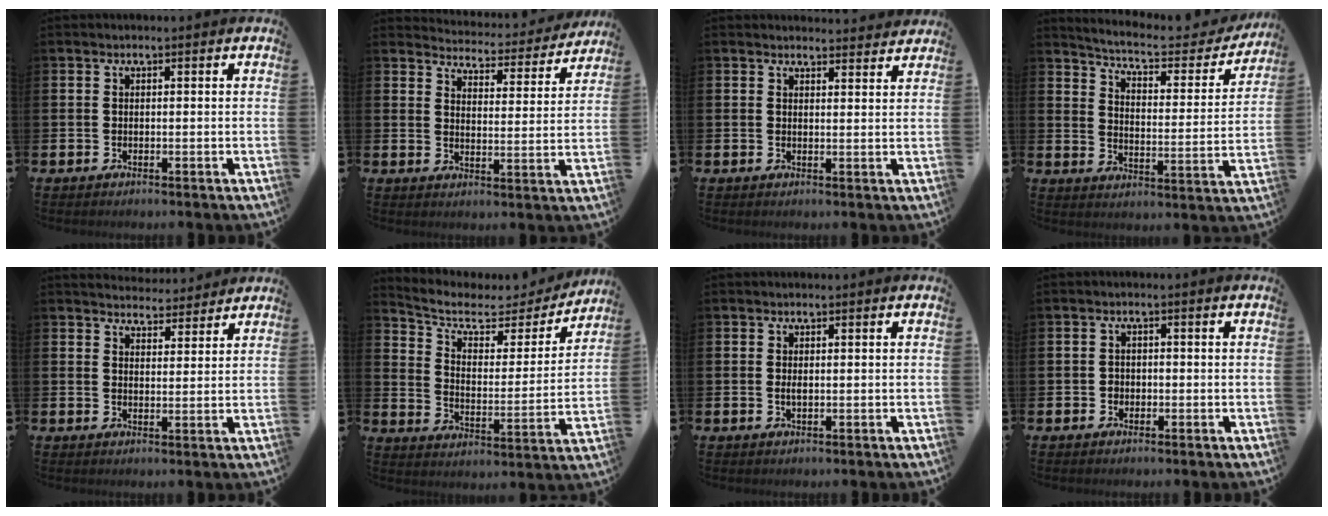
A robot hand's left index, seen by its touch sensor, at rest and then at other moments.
{"total": 4.5, "force": [4.5, 0.6, 0.3], "torque": [-0.024, -0.042, 0.074]}
{"total": 2.5, "force": [2.4, 0.3, -0.2], "torque": [0.008, -0.019, 0.042]}
{"total": 5.9, "force": [5.4, 1.2, 2.0], "torque": [-0.062, -0.042, 0.086]}
{"total": 3.9, "force": [3.8, 0.9, -0.2], "torque": [0.003, -0.027, 0.066]}
{"total": 6.8, "force": [5.6, 3.1, 2.5], "torque": [-0.079, -0.041, 0.088]}
{"total": 0.8, "force": [-0.1, 0.3, 0.8], "torque": [-0.012, 0.002, -0.003]}
{"total": 1.3, "force": [-0.7, 1.1, 0.2], "torque": [-0.004, 0.003, -0.015]}